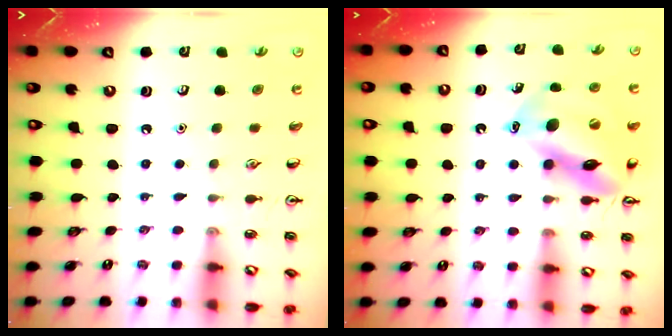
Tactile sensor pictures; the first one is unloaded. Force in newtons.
{"total": 16.1, "press": 15.8, "slide": 2.7}